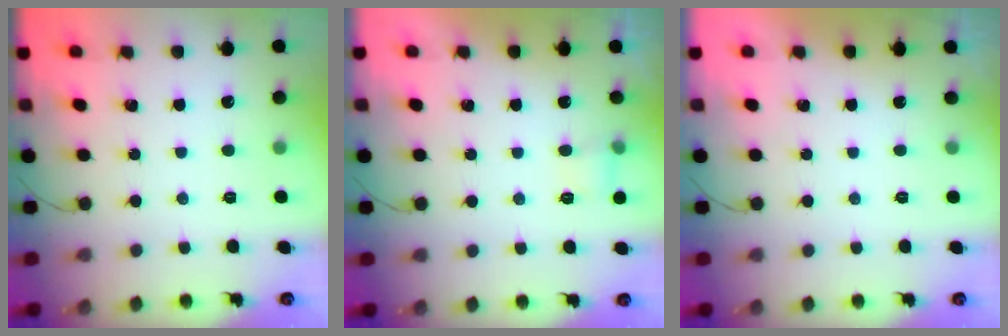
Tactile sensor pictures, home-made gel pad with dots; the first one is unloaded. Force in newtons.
{"total": 4.2, "press": 3.9, "slide": 1.5}
{"total": 0.0}